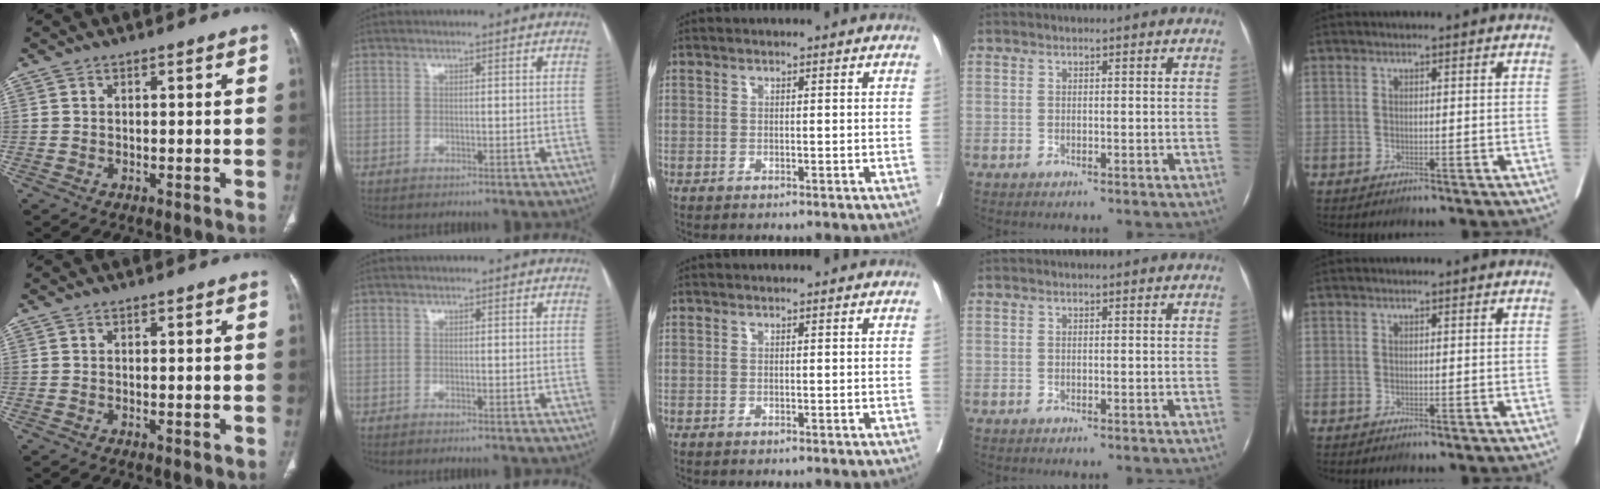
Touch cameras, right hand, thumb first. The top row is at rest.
{"thumb": {"total": 0.6, "force": [-0.1, 0.3, 0.6], "torque": [-0.015, -0.005, 0.000]}, "index": {"total": 0.6, "force": [-0.5, -0.1, 0.4], "torque": [-0.011, -0.001, -0.008]}}